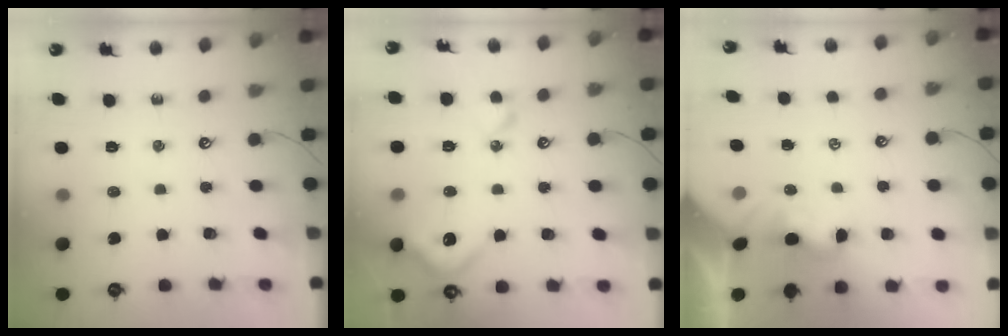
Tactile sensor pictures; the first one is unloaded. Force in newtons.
{"total": 7.9, "press": 7.7, "slide": 1.5}
{"total": 1.9, "press": 1.8, "slide": 0.6}